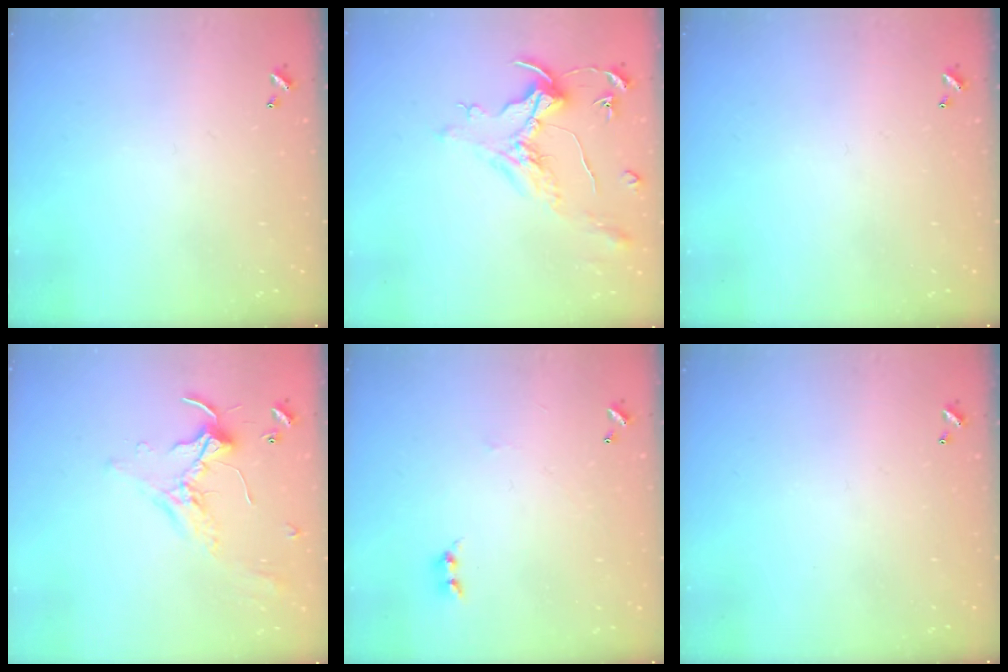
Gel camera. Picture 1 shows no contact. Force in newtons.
{"total": 1.4, "press": 1.2, "slide": 0.7}
{"total": 0.0}
{"total": 1.7, "press": 1.7, "slide": 0.1}
{"total": 1.2, "press": 1.1, "slide": 0.5}
{"total": 0.0}